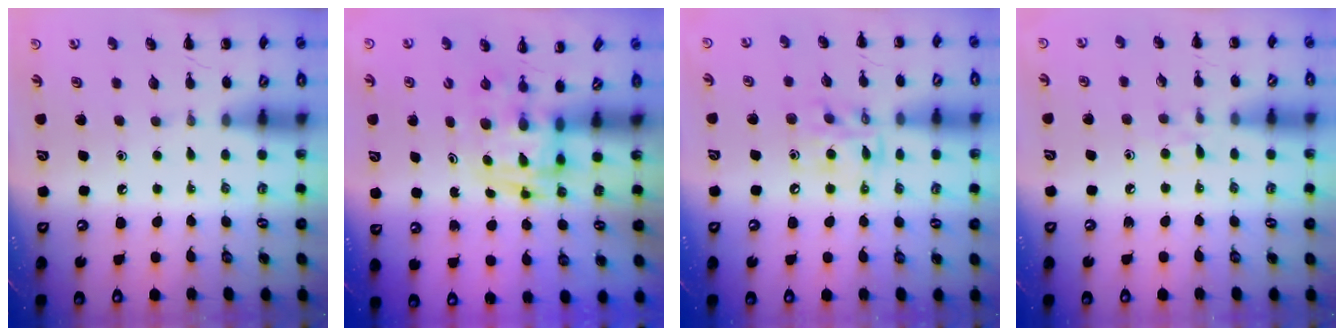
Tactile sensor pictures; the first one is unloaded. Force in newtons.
{"total": 3.4, "press": 3.4, "slide": 0.6}
{"total": 11.7, "press": 11.5, "slide": 2.0}
{"total": 4.6, "press": 4.2, "slide": 2.0}